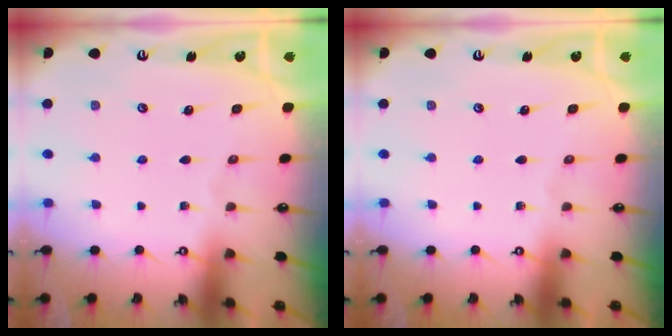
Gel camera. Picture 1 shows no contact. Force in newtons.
{"total": 0.0}